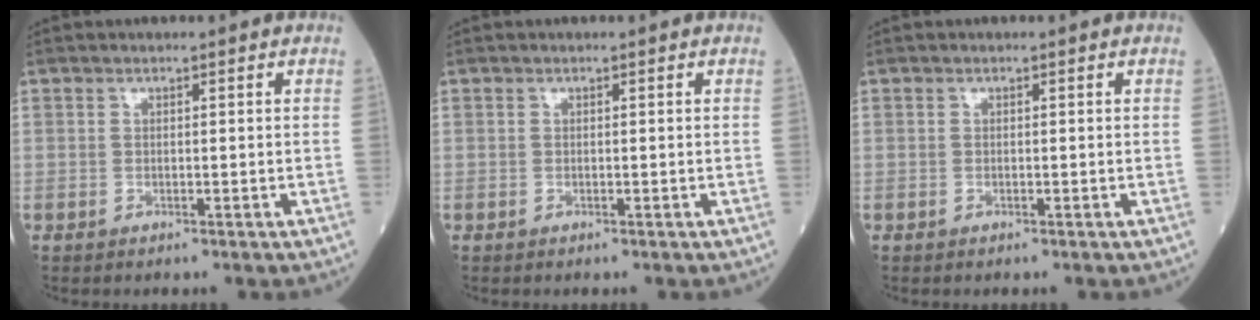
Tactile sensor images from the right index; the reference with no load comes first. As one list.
[{"total": 0.0}, {"total": 0.0}]